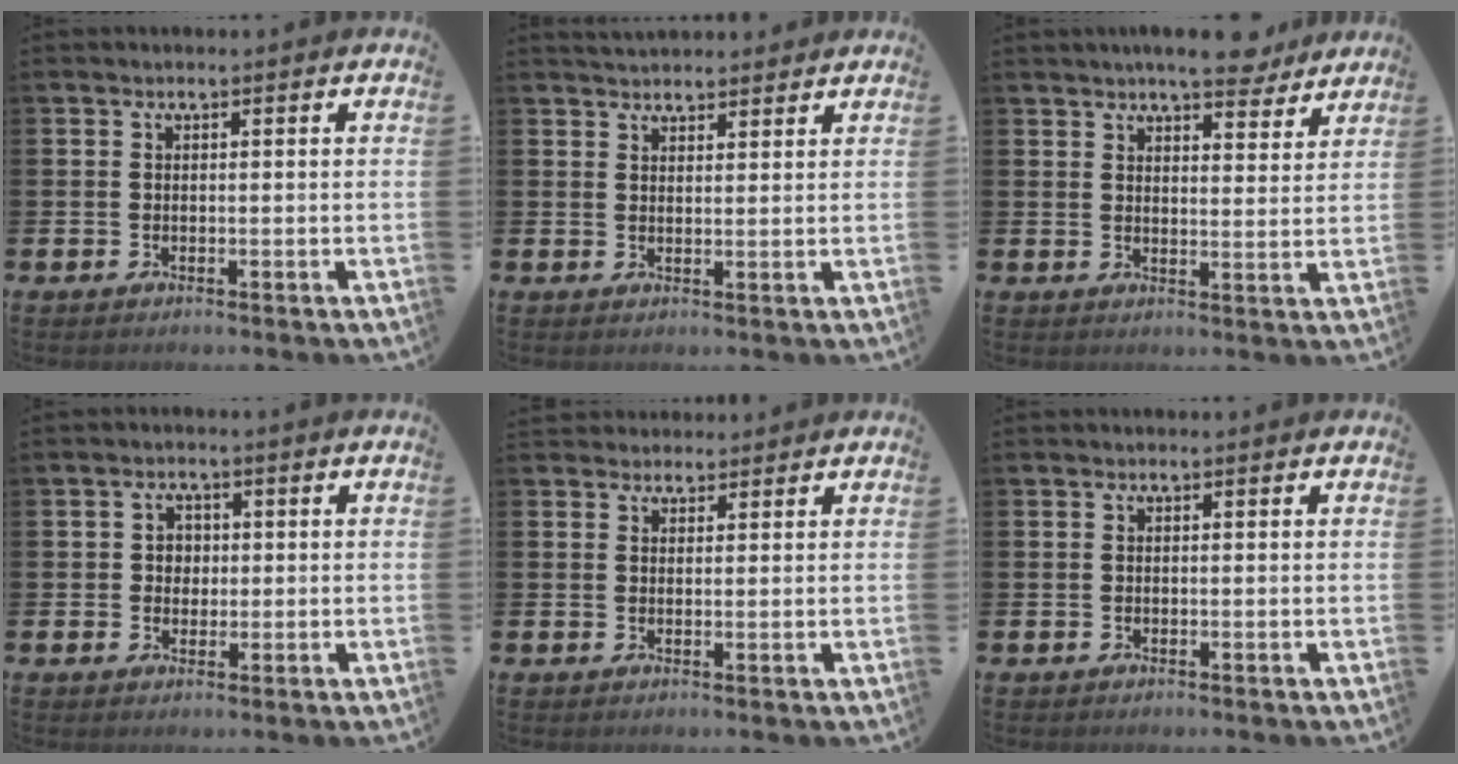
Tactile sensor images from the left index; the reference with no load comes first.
{"total": 3.1, "force": [3.0, 0.5, 0.0], "torque": [-0.007, -0.012, 0.056]}
{"total": 6.6, "force": [6.1, 1.1, 2.2], "torque": [-0.040, -0.026, 0.109]}
{"total": 2.3, "force": [0.4, 2.2, 0.7], "torque": [-0.005, 0.004, -0.001]}
{"total": 2.2, "force": [2.1, 0.7, -0.2], "torque": [0.008, -0.009, 0.037]}
{"total": 0.0}